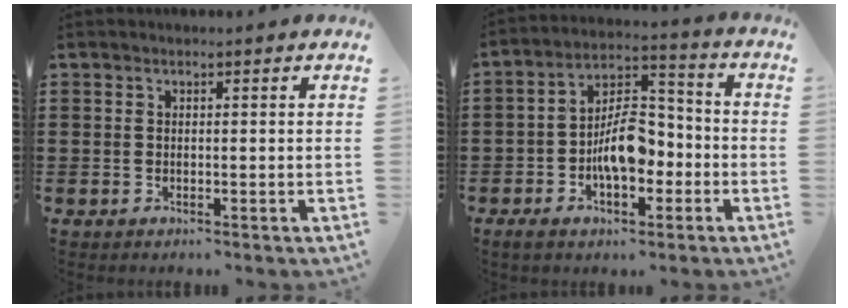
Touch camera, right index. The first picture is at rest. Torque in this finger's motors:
{"motor_torque": [1.57, -0.56, 0.49, 0.17]}